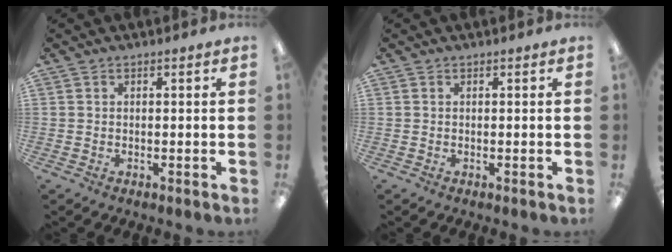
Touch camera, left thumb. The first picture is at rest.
{"total": 0.0}